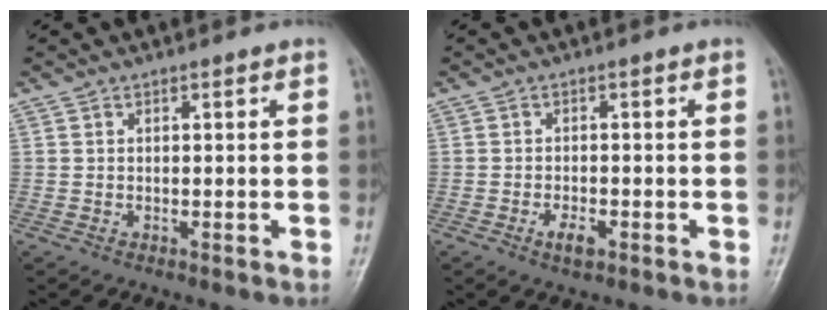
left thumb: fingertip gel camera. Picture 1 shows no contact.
{"total": 2.8, "force": [-1.4, 1.3, 2.1], "torque": [-0.037, 0.005, -0.023]}